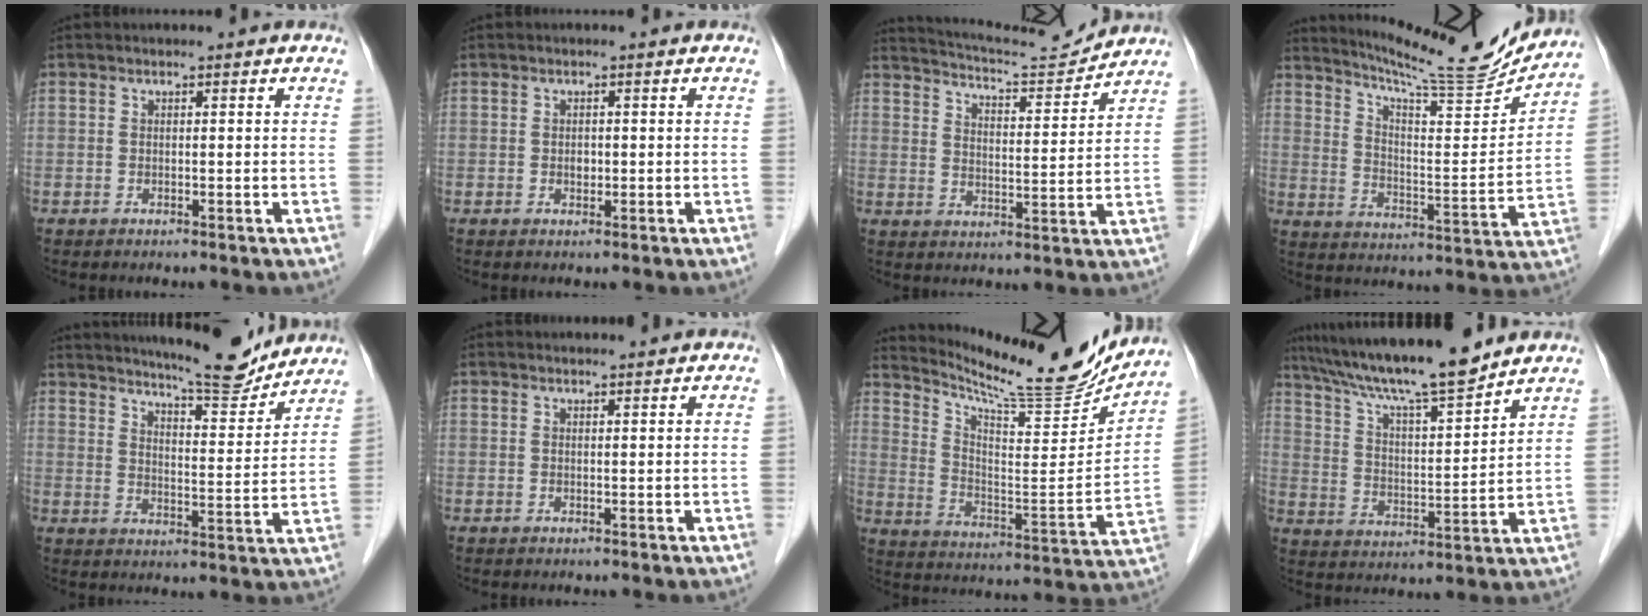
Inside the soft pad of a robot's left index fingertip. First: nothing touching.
{"total": 0.9, "force": [0.0, 0.7, 0.5], "torque": [-0.009, 0.001, 0.000]}
{"total": 10.6, "force": [10.5, -0.6, 1.5], "torque": [-0.036, -0.009, 0.162]}
{"total": 17.0, "force": [16.2, 0.2, 5.0], "torque": [-0.092, -0.044, 0.238]}
{"total": 13.4, "force": [12.5, 1.3, 4.7], "torque": [-0.072, -0.013, 0.175]}
{"total": 1.2, "force": [1.2, -0.2, 0.2], "torque": [-0.005, 0.003, 0.022]}
{"total": 18.9, "force": [17.9, 1.0, 6.0], "torque": [-0.116, -0.065, 0.266]}
{"total": 15.1, "force": [13.1, 0.0, 7.4], "torque": [-0.132, 0.005, 0.225]}